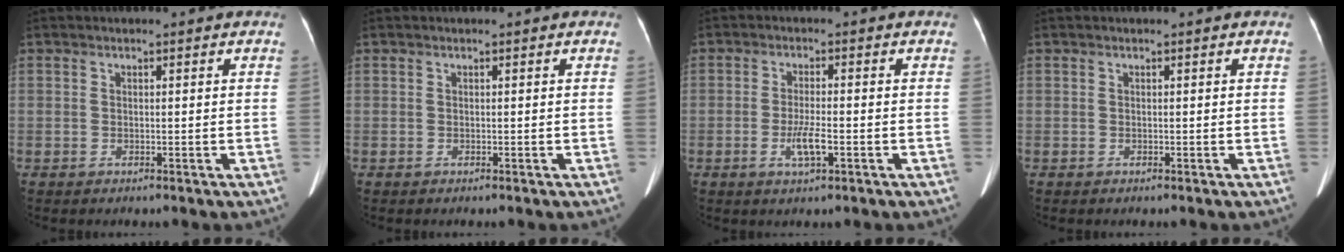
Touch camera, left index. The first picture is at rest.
{"total": 0.0}
{"total": 3.8, "force": [-1.4, 0.6, 3.5], "torque": [-0.070, -0.004, -0.025]}
{"total": 0.0}